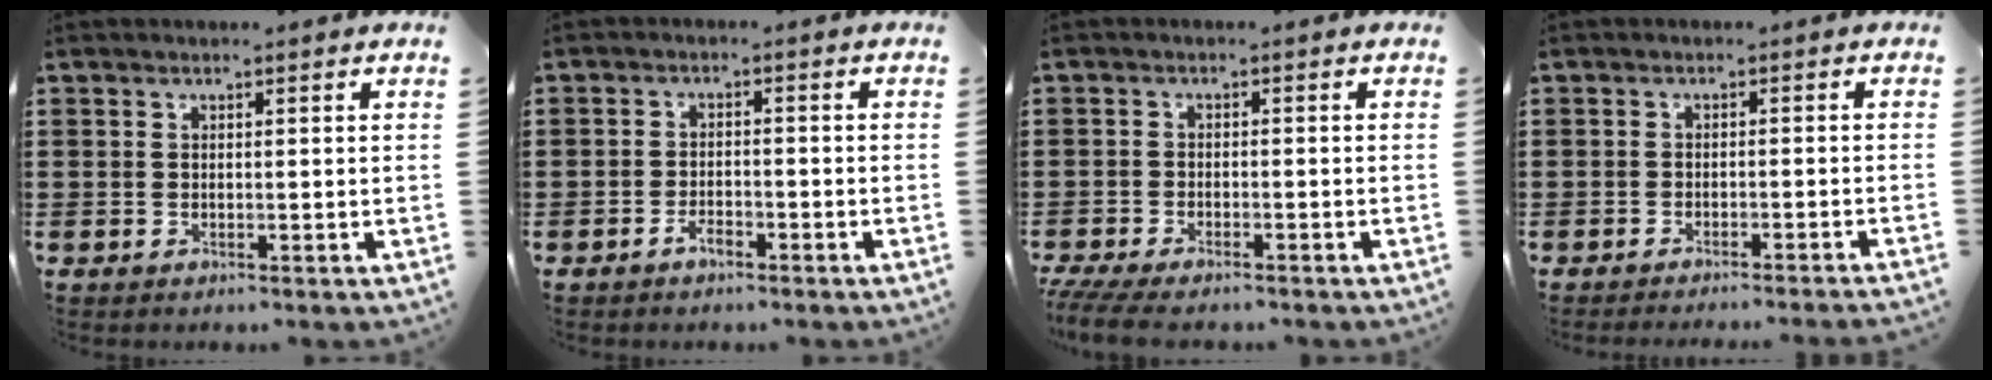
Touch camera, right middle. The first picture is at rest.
{"total": 2.1, "force": [-1.7, 0.8, 1.0], "torque": [-0.023, -0.002, -0.032]}
{"total": 3.0, "force": [-2.7, 0.2, 1.2], "torque": [-0.045, -0.012, -0.061]}
{"total": 1.7, "force": [-1.5, -0.5, 0.5], "torque": [-0.009, -0.001, -0.029]}